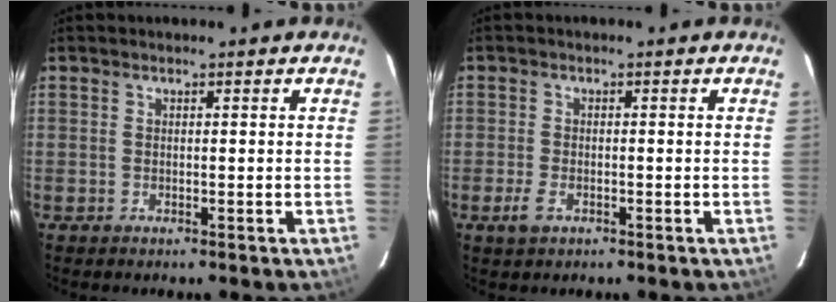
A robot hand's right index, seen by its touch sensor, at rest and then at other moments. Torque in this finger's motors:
{"motor_torque": [0.37, -0.13, 0.17, 0.04]}